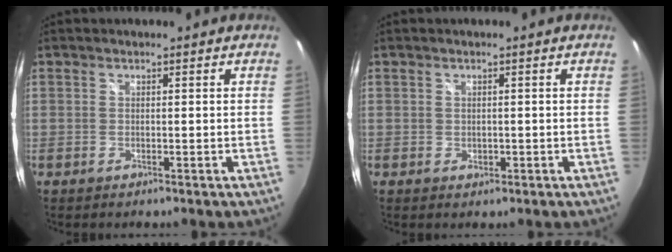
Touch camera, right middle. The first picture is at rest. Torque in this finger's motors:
{"motor_torque": [-0.13, -0.10, 0.04, 0.00]}